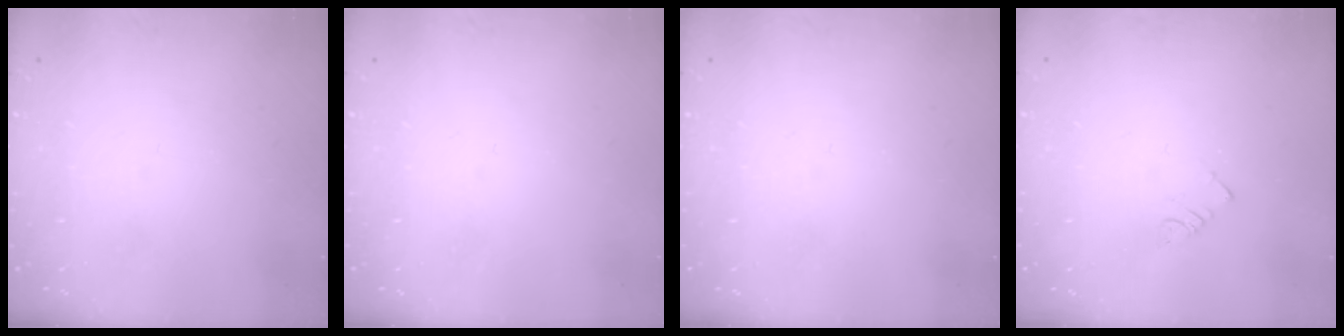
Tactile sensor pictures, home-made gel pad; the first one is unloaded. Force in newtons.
{"total": 0.0}
{"total": 0.0}
{"total": 2.3, "press": 2.3, "slide": 0.4}